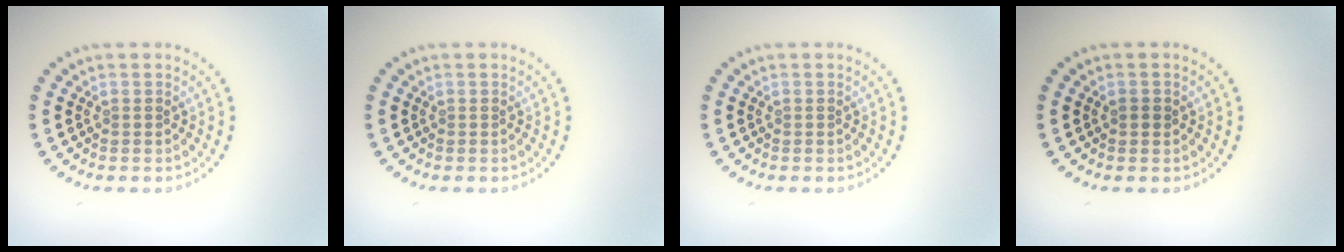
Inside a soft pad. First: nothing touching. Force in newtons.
{"total": 0.0}
{"total": 0.0}
{"total": 0.8, "press": 0.8, "slide": 0.1}